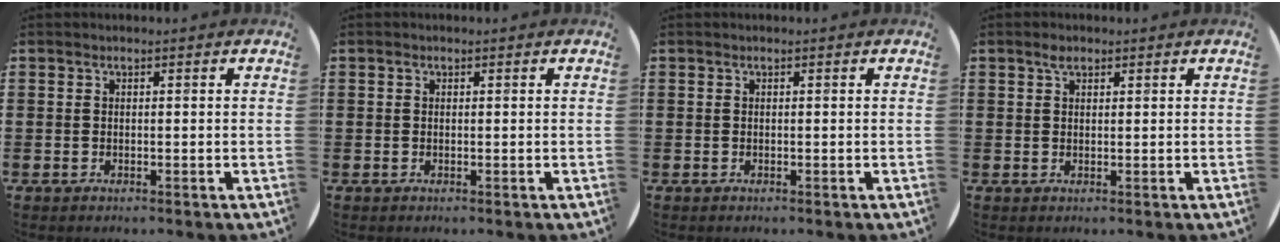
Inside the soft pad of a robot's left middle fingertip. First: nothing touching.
{"total": 0.0}
{"total": 0.0}
{"total": 1.4, "force": [1.0, 0.6, 0.8], "torque": [-0.010, 0.002, 0.015]}